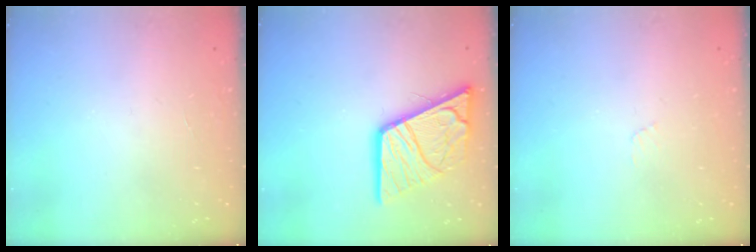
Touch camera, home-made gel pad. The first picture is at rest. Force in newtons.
{"total": 17.5, "press": 17.4, "slide": 2.0}
{"total": 2.7, "press": 2.7, "slide": 0.2}